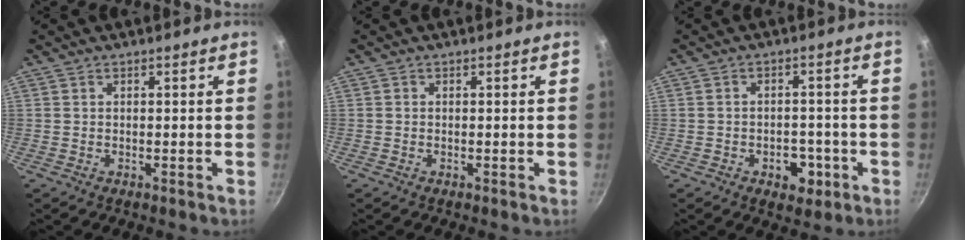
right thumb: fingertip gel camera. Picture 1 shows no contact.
{"total": 0.0}
{"total": 5.9, "force": [-2.3, 4.0, 3.6], "torque": [-0.027, 0.012, -0.027]}